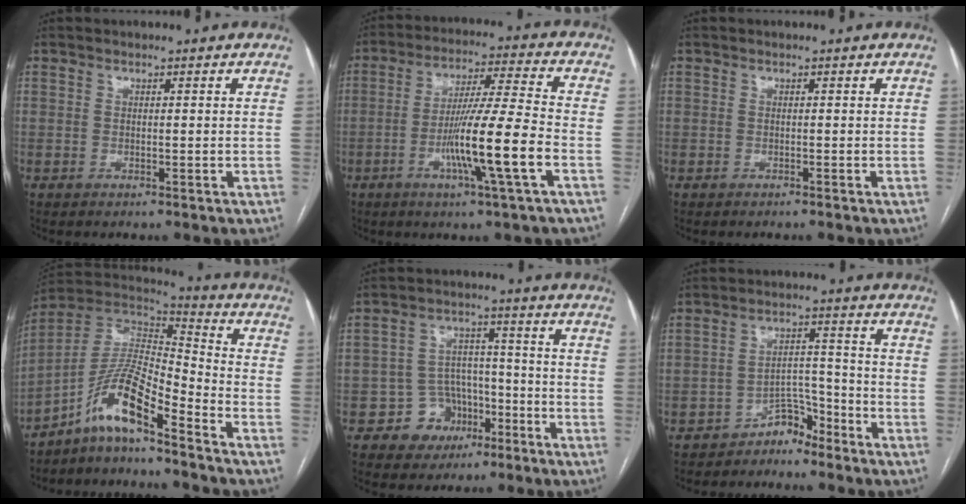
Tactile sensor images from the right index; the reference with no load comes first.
{"total": 12.6, "force": [-4.1, -1.0, 11.9], "torque": [-0.215, -0.007, -0.078]}
{"total": 0.0}
{"total": 11.5, "force": [-8.0, 1.2, 8.1], "torque": [-0.159, 0.020, -0.148]}
{"total": 7.7, "force": [-3.9, 6.5, 1.5], "torque": [-0.012, 0.020, -0.053]}
{"total": 4.5, "force": [-4.0, 2.1, 0.7], "torque": [0.001, 0.022, -0.065]}